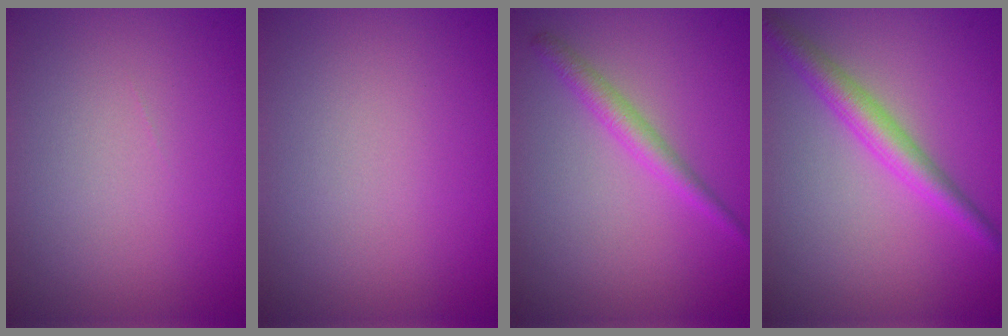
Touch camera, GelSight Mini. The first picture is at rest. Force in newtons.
{"total": 0.0}
{"total": 2.2, "press": 2.2, "slide": 0.1}
{"total": 3.4, "press": 3.4, "slide": 0.1}